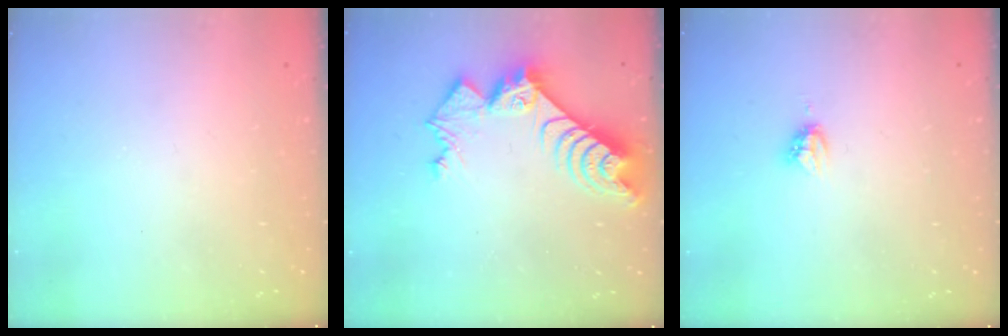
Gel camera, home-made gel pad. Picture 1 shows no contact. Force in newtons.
{"total": 10.7, "press": 10.6, "slide": 1.1}
{"total": 4.0, "press": 3.9, "slide": 0.7}